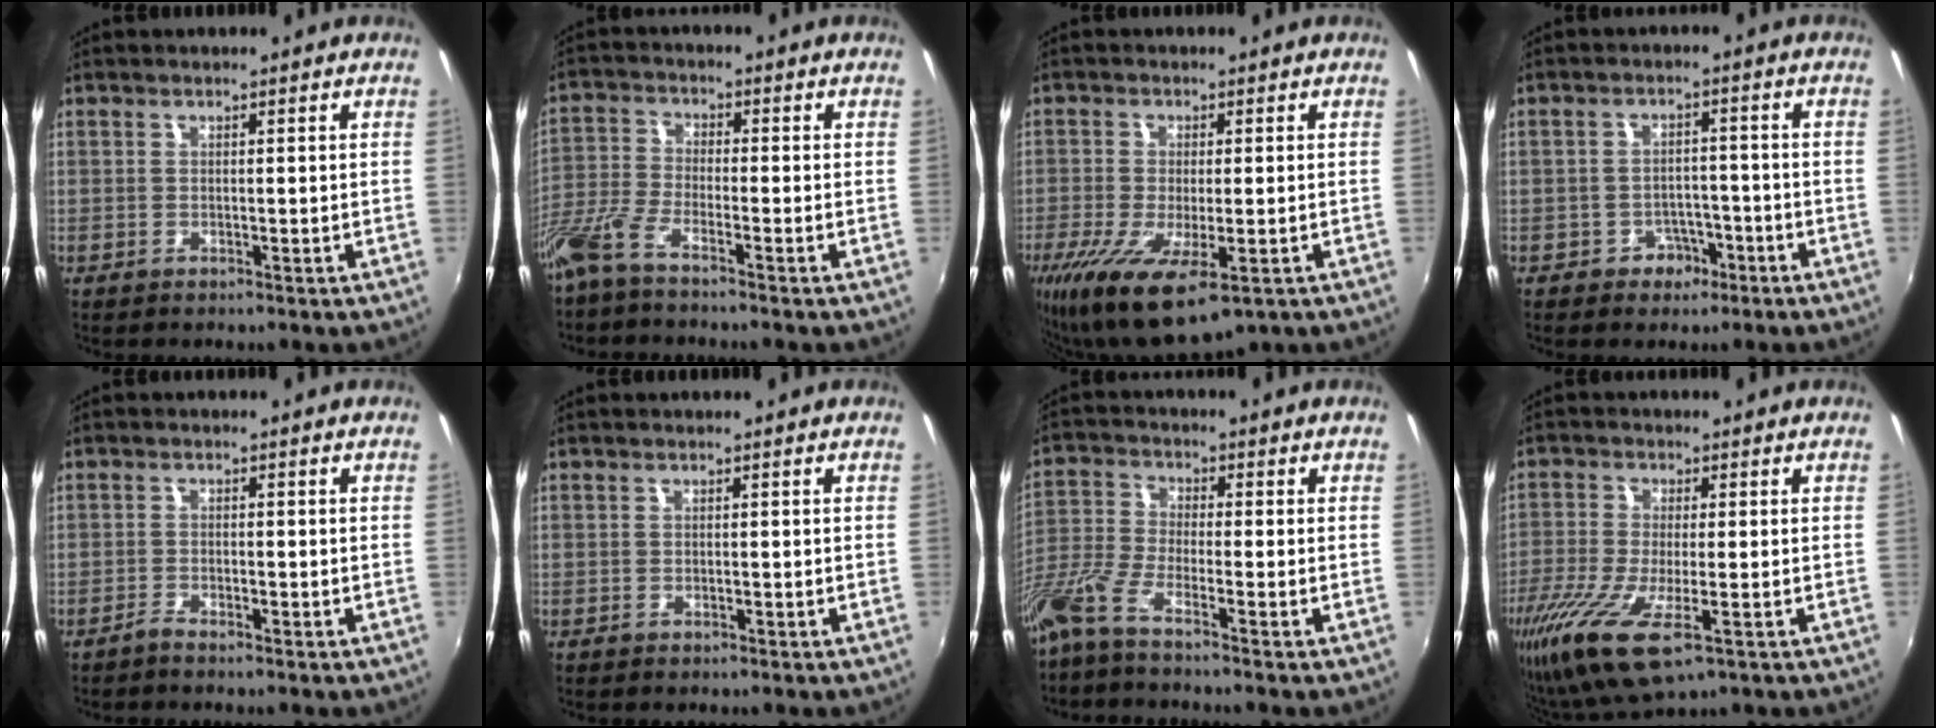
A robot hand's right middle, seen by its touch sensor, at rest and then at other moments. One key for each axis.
{"total": 6.1, "fx": -4.8, "fy": 0.6, "fz": 3.7, "tx": -0.086, "ty": -0.009, "tz": -0.102}
{"total": 13.0, "fx": -6.8, "fy": 4.6, "fz": 10.0, "tx": -0.213, "ty": -0.059, "tz": -0.111}
{"total": 4.0, "fx": -2.4, "fy": 3.1, "fz": 0.9, "tx": -0.020, "ty": 0.011, "tz": -0.029}
{"total": 1.5, "fx": -1.5, "fy": 0.1, "fz": 0.4, "tx": -0.015, "ty": -0.004, "tz": -0.030}
{"total": 0.0}
{"total": 6.9, "fx": -5.2, "fy": -0.1, "fz": 4.6, "tx": -0.107, "ty": -0.016, "tz": -0.110}
{"total": 13.6, "fx": -6.2, "fy": 4.2, "fz": 11.3, "tx": -0.245, "ty": -0.051, "tz": -0.113}